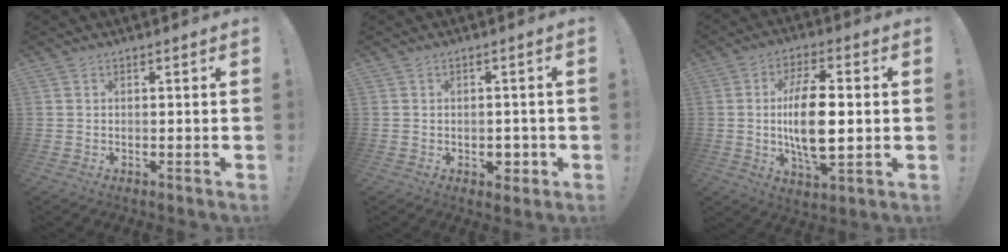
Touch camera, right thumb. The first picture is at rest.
{"total": 3.7, "force": [-0.8, 2.9, 2.1], "torque": [-0.019, 0.002, -0.013]}
{"total": 15.1, "force": [0.1, 6.3, 13.7], "torque": [-0.254, -0.006, -0.006]}